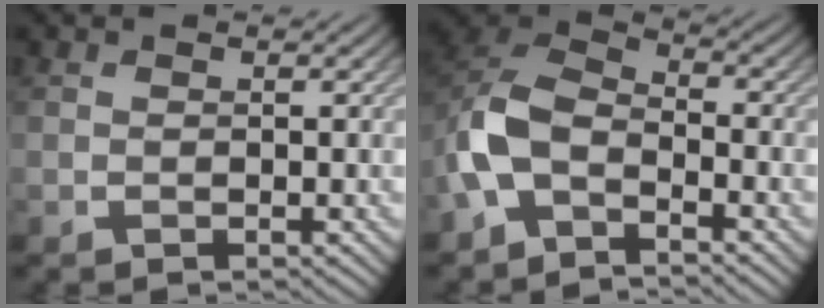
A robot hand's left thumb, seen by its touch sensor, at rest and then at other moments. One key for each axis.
{"total": 8.5, "fx": -4.1, "fy": 4.8, "fz": 5.8, "tx": -0.128, "ty": 0.005, "tz": -0.099}